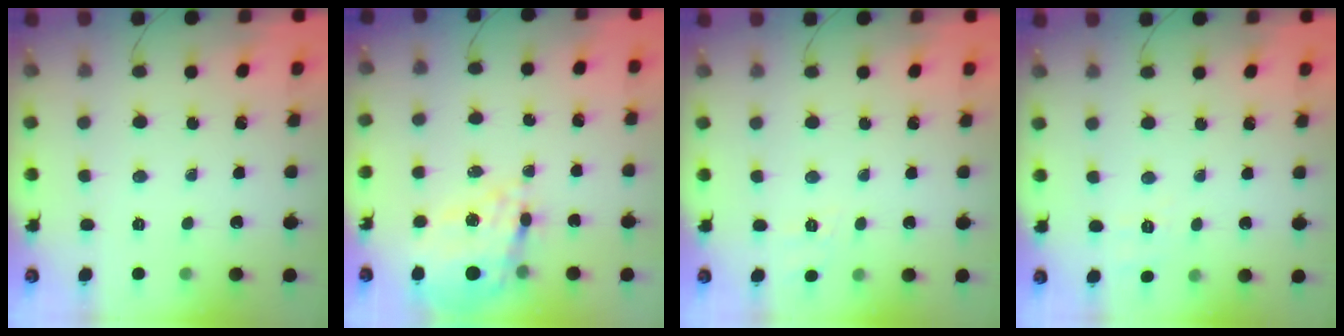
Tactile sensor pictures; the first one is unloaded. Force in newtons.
{"total": 19.5, "press": 19.1, "slide": 3.8}
{"total": 8.6, "press": 8.3, "slide": 2.2}
{"total": 3.2, "press": 2.6, "slide": 1.9}